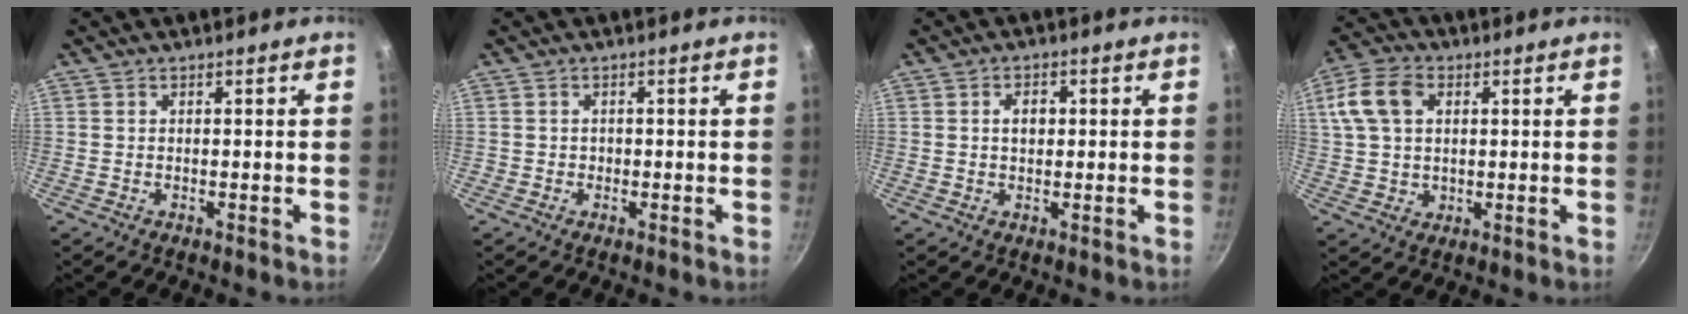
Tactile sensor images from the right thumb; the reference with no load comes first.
{"total": 0.8, "force": [-0.2, 0.8, 0.1], "torque": [0.002, 0.003, -0.003]}
{"total": 3.1, "force": [0.4, 2.2, 2.2], "torque": [-0.022, 0.006, 0.006]}
{"total": 10.6, "force": [2.8, 7.6, 6.8], "torque": [-0.123, 0.007, 0.046]}